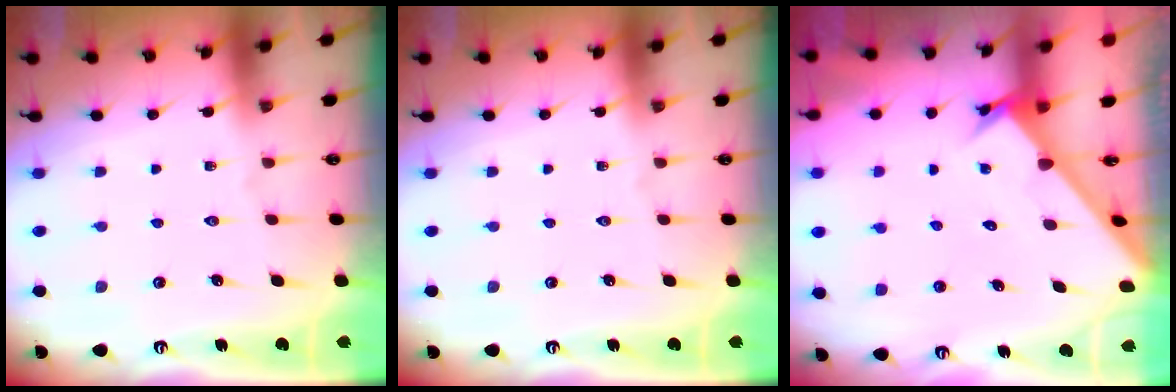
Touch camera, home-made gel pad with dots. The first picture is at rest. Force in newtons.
{"total": 0.0}
{"total": 2.4, "press": 2.4, "slide": 0.1}